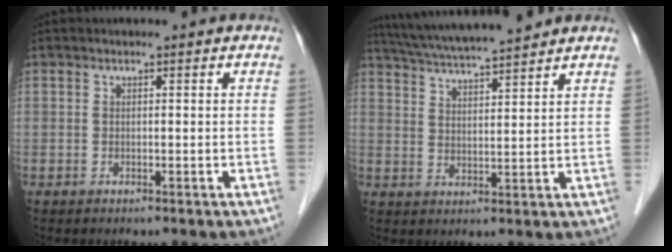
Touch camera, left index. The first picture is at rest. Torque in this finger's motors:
{"motor_torque": [0.41, -0.29, 0.30, 0.07]}